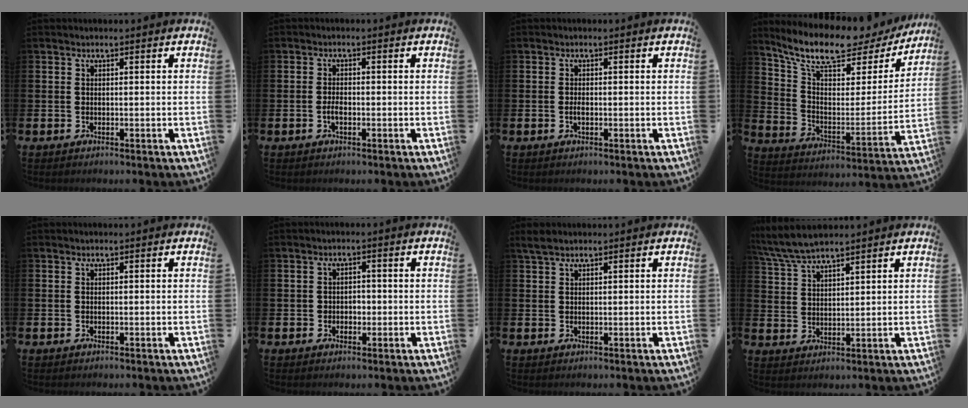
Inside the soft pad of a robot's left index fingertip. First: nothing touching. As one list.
[{"total": 1.6, "force": [-0.6, 0.8, 1.2], "torque": [-0.024, 0.002, -0.012]}, {"total": 1.0, "force": [-0.3, 0.4, 0.9], "torque": [-0.017, 0.001, -0.006]}, {"total": 10.3, "force": [8.6, 3.3, 4.5], "torque": [-0.118, -0.057, 0.144]}, {"total": 0.0}, {"total": 1.6, "force": [-0.4, 1.4, 0.6], "torque": [-0.005, 0.002, -0.012]}, {"total": 1.9, "force": [1.5, 0.7, 1.0], "torque": [-0.021, 0.007, 0.027]}, {"total": 5.7, "force": [5.3, 0.7, 1.9], "torque": [-0.058, -0.014, 0.099]}]